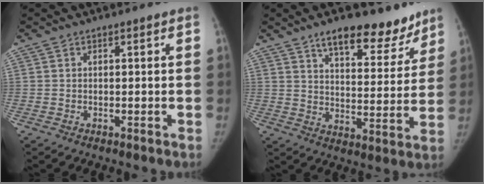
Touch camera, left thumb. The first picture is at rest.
{"total": 15.2, "force": [11.1, 6.6, 8.0], "torque": [-0.055, -0.064, 0.166]}